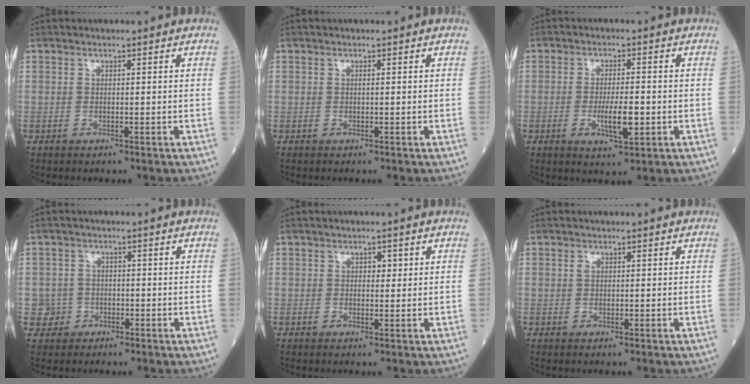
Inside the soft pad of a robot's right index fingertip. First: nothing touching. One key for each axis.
{"total": 0.0}
{"total": 5.2, "fx": -1.2, "fy": 1.1, "fz": 4.9, "tx": -0.091, "ty": -0.005, "tz": -0.016}
{"total": 2.9, "fx": -1.0, "fy": 2.6, "fz": -0.4, "tx": 0.015, "ty": 0.013, "tz": -0.021}
{"total": 1.3, "fx": 0.4, "fy": 0.8, "fz": 0.8, "tx": -0.007, "ty": 0.001, "tz": 0.004}
{"total": 0.6, "fx": 0.2, "fy": 0.5, "fz": 0.4, "tx": -0.009, "ty": 0.002, "tz": 0.004}